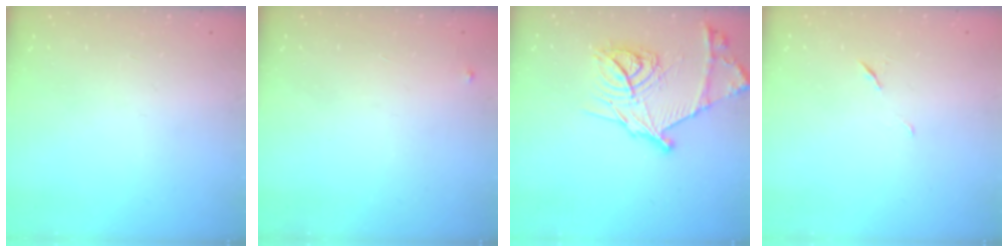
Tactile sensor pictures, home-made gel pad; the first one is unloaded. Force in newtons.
{"total": 3.2, "press": 3.2, "slide": 0.2}
{"total": 19.6, "press": 19.5, "slide": 1.5}
{"total": 3.8, "press": 3.4, "slide": 1.7}